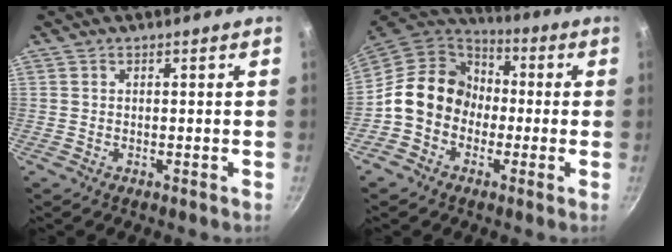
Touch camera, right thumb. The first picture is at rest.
{"total": 13.8, "force": [-1.5, 11.8, 6.9], "torque": [-0.076, 0.045, -0.045]}